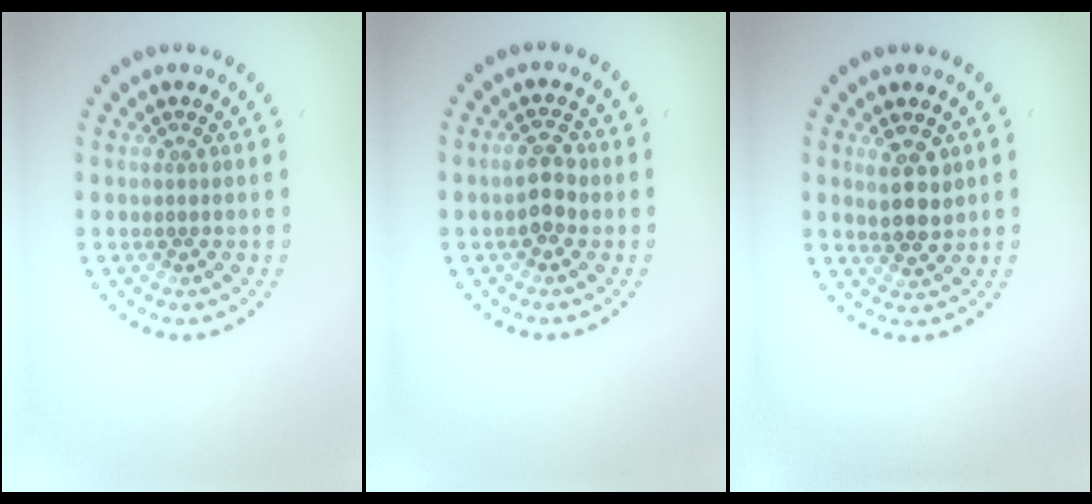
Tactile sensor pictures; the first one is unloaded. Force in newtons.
{"total": 2.4, "press": 2.4, "slide": 0.2}
{"total": 2.8, "press": 2.6, "slide": 1.0}